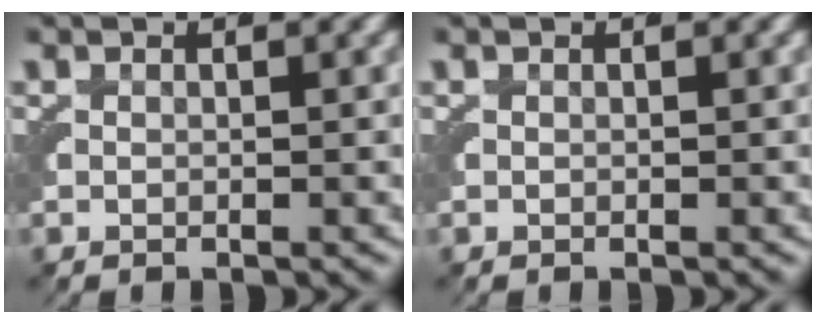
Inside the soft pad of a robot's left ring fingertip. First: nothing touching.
{"total": 0.0}